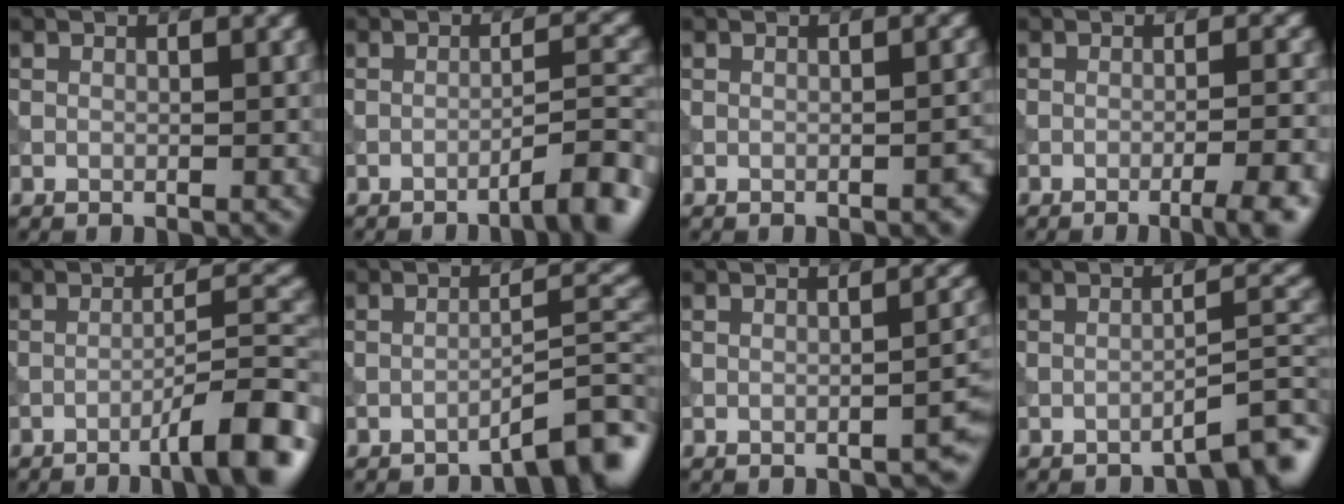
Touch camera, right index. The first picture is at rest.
{"total": 5.1, "force": [-3.4, 0.8, 3.8], "torque": [-0.042, 0.018, -0.055]}
{"total": 1.1, "force": [-0.7, 0.3, 0.8], "torque": [-0.011, 0.003, -0.009]}
{"total": 5.4, "force": [-3.0, 1.2, 4.3], "torque": [-0.046, 0.014, -0.046]}
{"total": 7.5, "force": [-4.3, 1.1, 6.0], "torque": [-0.079, 0.018, -0.070]}
{"total": 4.5, "force": [-3.5, 0.5, 2.9], "torque": [-0.033, 0.021, -0.056]}
{"total": 2.9, "force": [-1.9, 0.8, 2.1], "torque": [-0.018, 0.011, -0.028]}
{"total": 3.7, "force": [-2.9, 0.4, 2.3], "torque": [-0.025, 0.019, -0.048]}